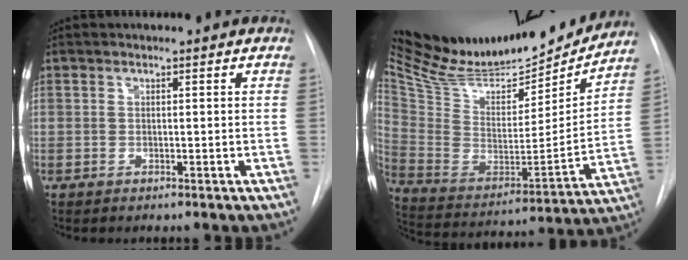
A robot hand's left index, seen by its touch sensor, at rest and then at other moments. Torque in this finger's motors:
{"motor_torque": [0.80, -1.34, -0.03, -0.03]}